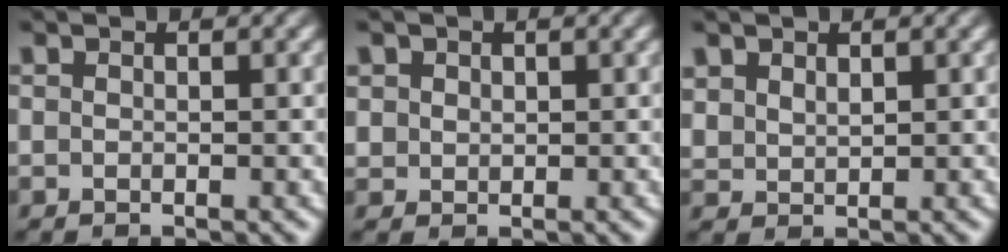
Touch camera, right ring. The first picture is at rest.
{"total": 2.0, "force": [1.0, 1.5, 0.6], "torque": [-0.016, -0.010, 0.033]}
{"total": 1.8, "force": [1.4, 1.0, 0.4], "torque": [-0.018, -0.009, 0.041]}